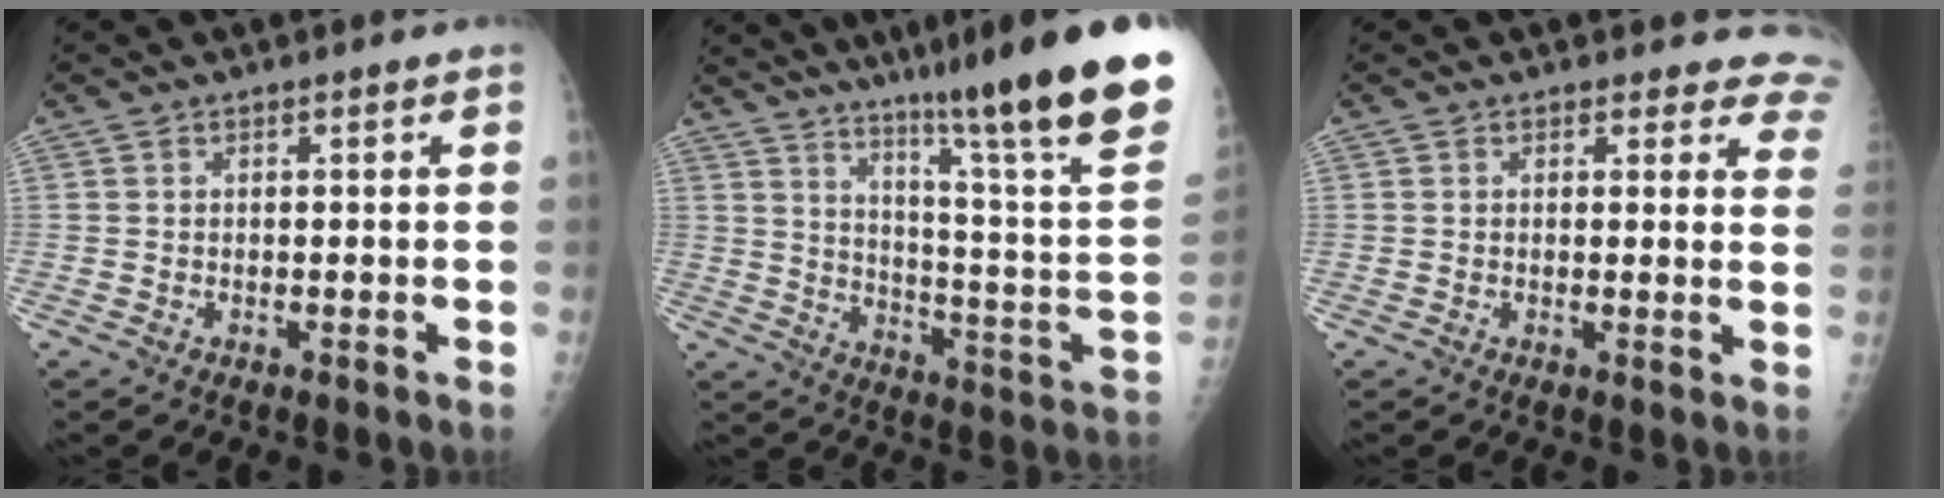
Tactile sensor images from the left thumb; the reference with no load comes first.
{"total": 28.4, "force": [20.2, 1.4, 20.0], "torque": [-0.258, -0.107, 0.288]}
{"total": 8.8, "force": [7.9, 3.6, 1.4], "torque": [0.040, -0.032, 0.052]}